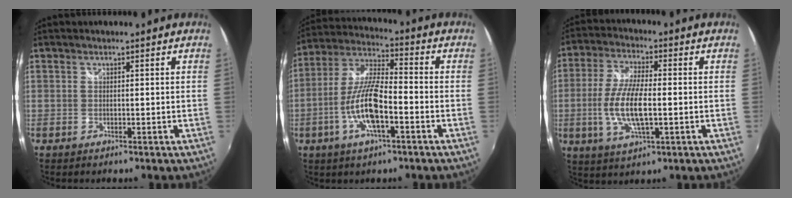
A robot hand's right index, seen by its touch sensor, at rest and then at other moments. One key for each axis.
{"total": 12.4, "fx": -4.4, "fy": 3.2, "fz": 11.2, "tx": -0.236, "ty": -0.001, "tz": -0.085}
{"total": 11.0, "fx": -1.6, "fy": 3.5, "fz": 10.3, "tx": -0.213, "ty": -0.002, "tz": -0.033}